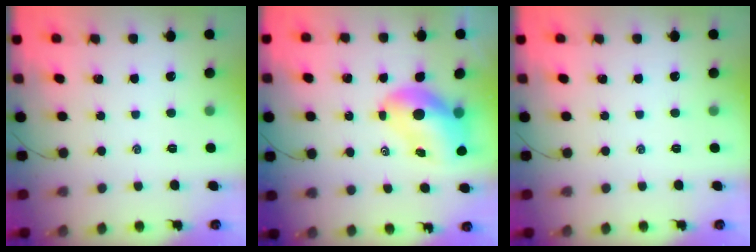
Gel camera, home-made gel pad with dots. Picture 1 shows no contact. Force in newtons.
{"total": 10.0, "press": 9.6, "slide": 3.1}
{"total": 0.0}